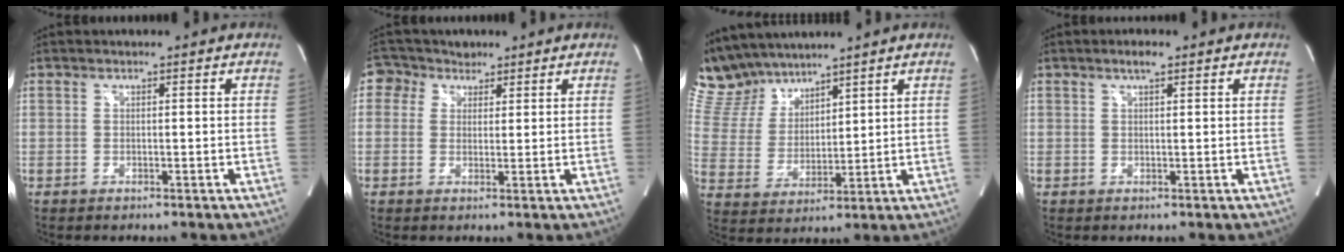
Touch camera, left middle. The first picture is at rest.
{"total": 4.3, "force": [2.4, 3.5, 0.2], "torque": [-0.006, 0.021, 0.042]}
{"total": 10.2, "force": [9.3, 3.5, 2.1], "torque": [-0.066, 0.019, 0.198]}
{"total": 1.9, "force": [1.3, 0.3, 1.3], "torque": [-0.029, 0.003, 0.022]}